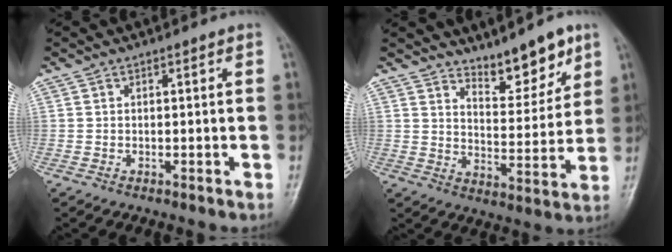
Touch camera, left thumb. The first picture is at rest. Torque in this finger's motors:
{"motor_torque": [0.18, 0.09, -0.22, -0.49, 0.08]}